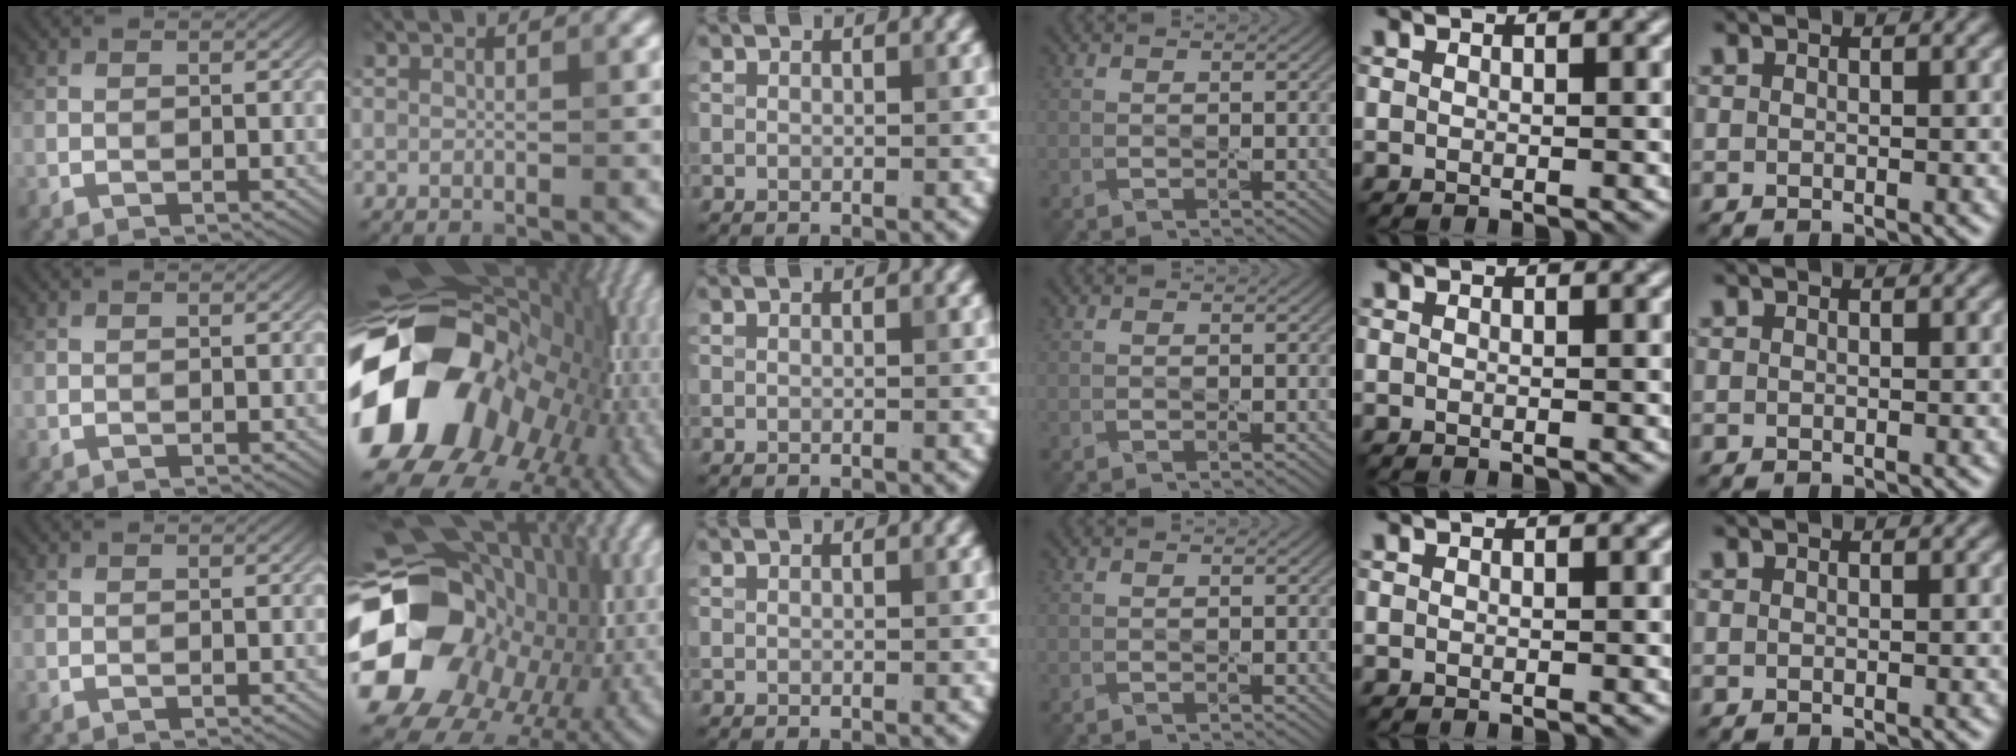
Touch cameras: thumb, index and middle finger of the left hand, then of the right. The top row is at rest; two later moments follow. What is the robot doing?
{"motion": "press", "object": "camera"}